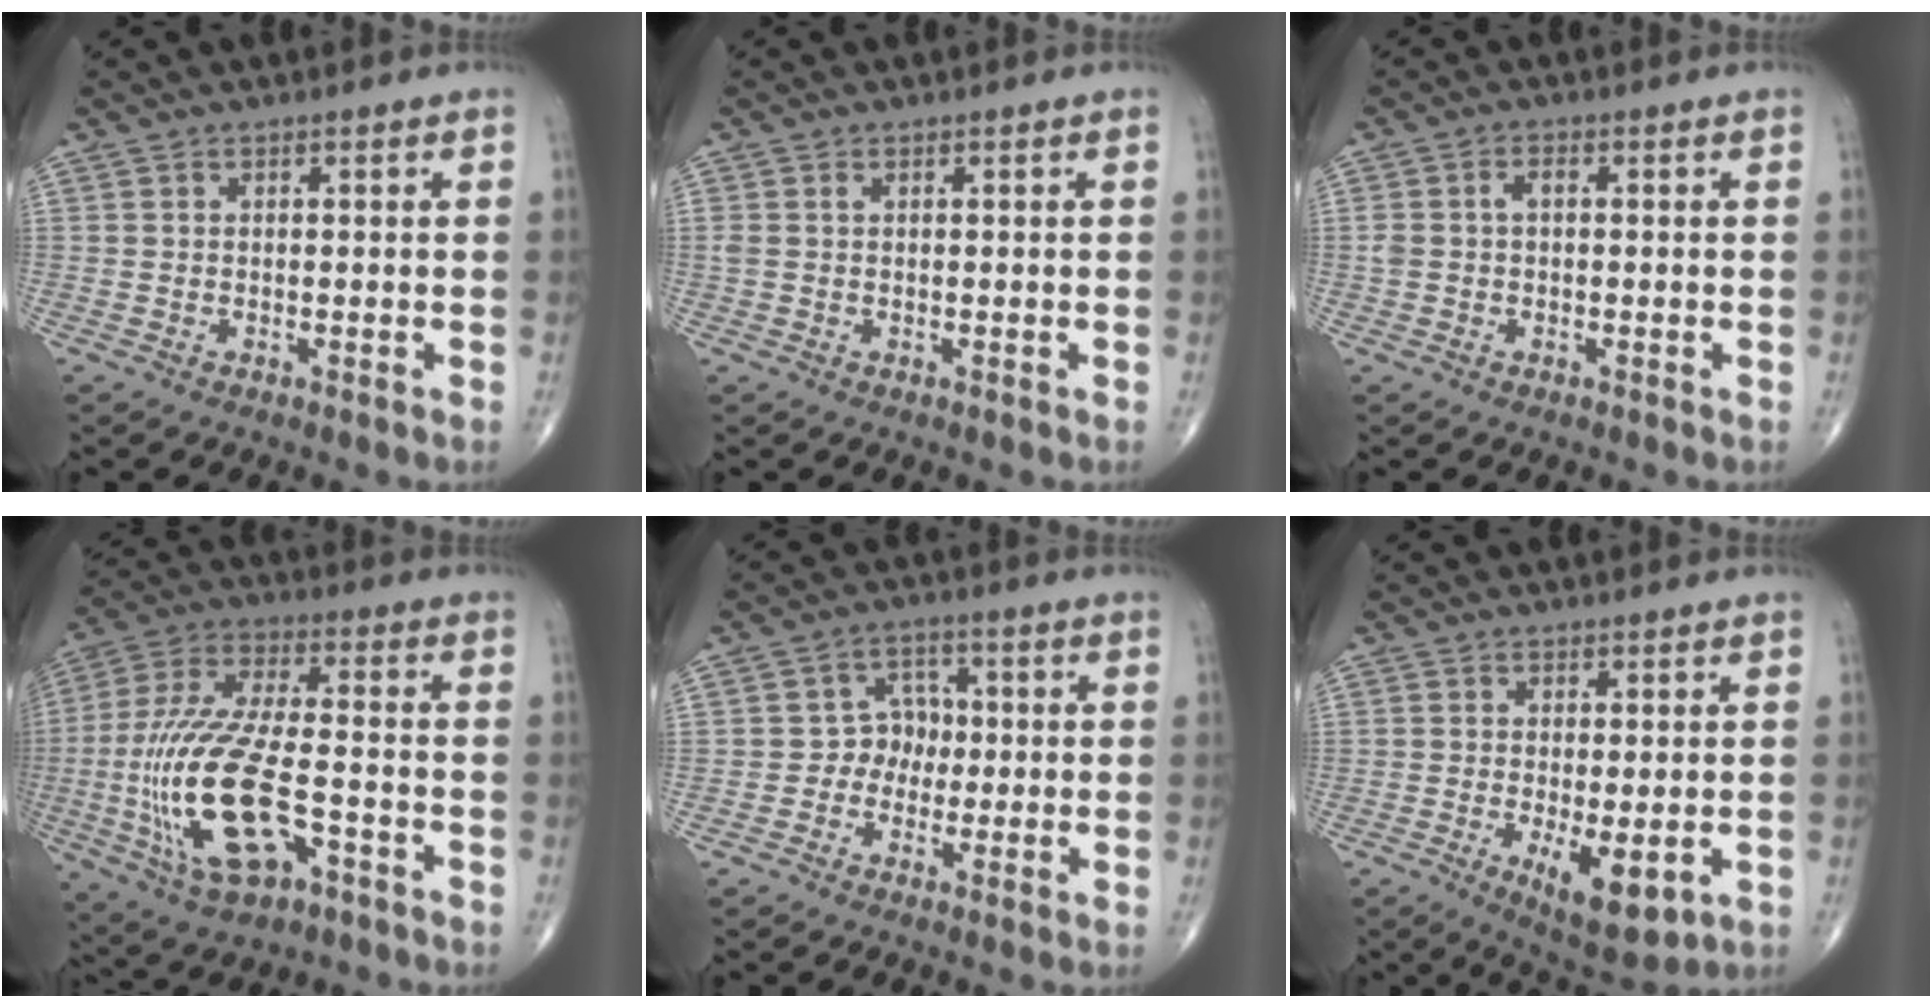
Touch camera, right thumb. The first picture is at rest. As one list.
[{"total": 1.0, "force": [0.4, 0.5, 0.7], "torque": [-0.022, 0.013, 0.013]}, {"total": 2.6, "force": [0.2, 1.6, 2.1], "torque": [-0.051, 0.013, 0.004]}, {"total": 21.3, "force": [-5.8, 9.1, 18.4], "torque": [-0.398, 0.022, -0.093]}, {"total": 5.0, "force": [-0.8, 4.4, 2.4], "torque": [-0.002, 0.016, -0.026]}, {"total": 8.7, "force": [-2.2, 3.4, 7.6], "torque": [-0.114, -0.021, -0.027]}]